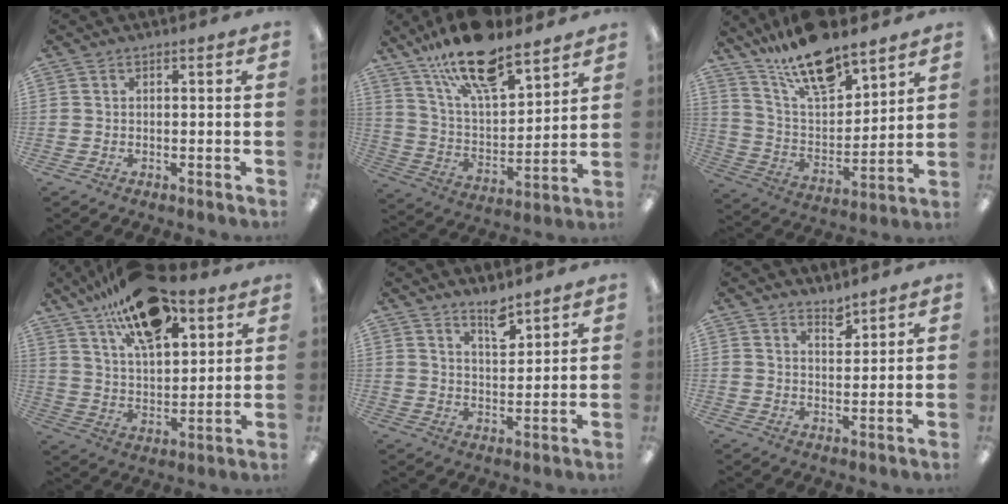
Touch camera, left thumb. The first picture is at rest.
{"total": 19.8, "force": [14.9, 6.9, 11.1], "torque": [-0.201, -0.081, 0.259]}
{"total": 17.3, "force": [14.0, 5.8, 8.5], "torque": [-0.167, -0.079, 0.246]}
{"total": 20.0, "force": [13.3, 9.1, 12.0], "torque": [-0.191, -0.061, 0.228]}
{"total": 6.0, "force": [5.0, 2.0, 2.6], "torque": [-0.030, -0.038, 0.087]}
{"total": 3.6, "force": [3.3, 1.2, 0.7], "torque": [0.004, -0.027, 0.058]}